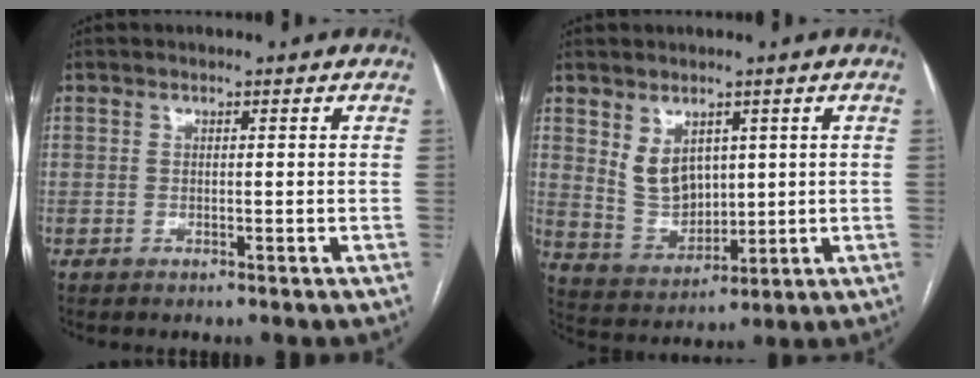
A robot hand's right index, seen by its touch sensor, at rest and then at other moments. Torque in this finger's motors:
{"motor_torque": [0.08, 0.08, 0.23, 0.03]}